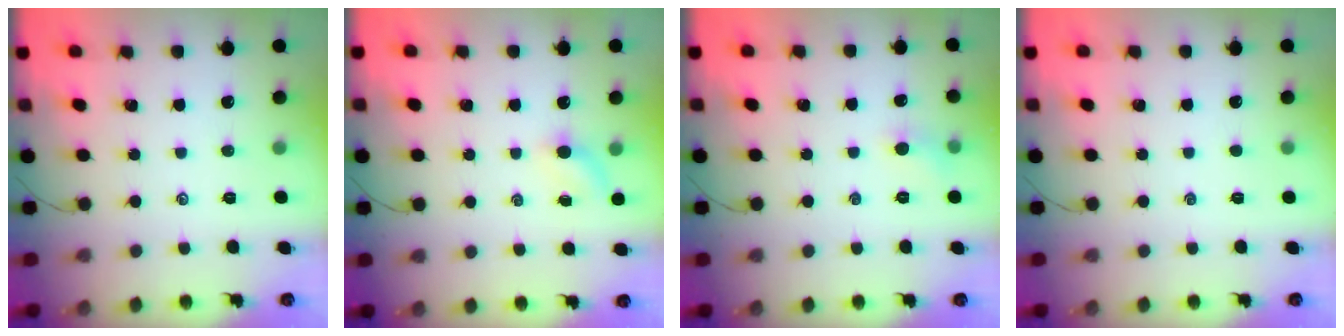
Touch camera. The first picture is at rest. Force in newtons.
{"total": 4.2, "press": 4.0, "slide": 1.4}
{"total": 4.2, "press": 3.9, "slide": 1.4}
{"total": 0.0}